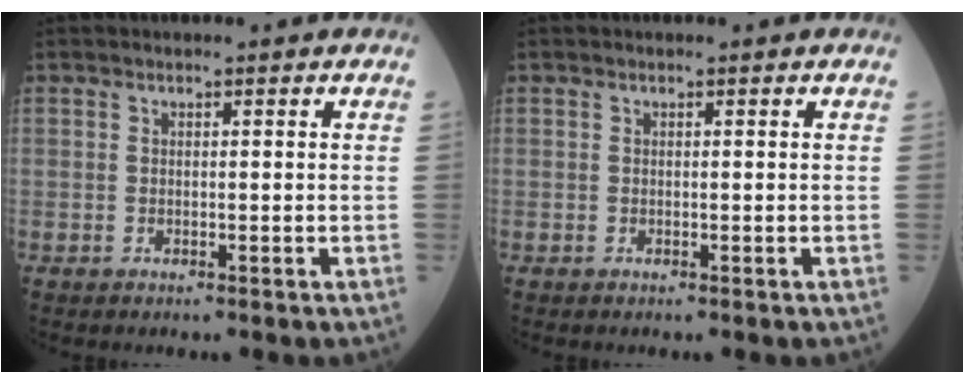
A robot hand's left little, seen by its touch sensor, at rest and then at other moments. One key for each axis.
{"total": 0.0}